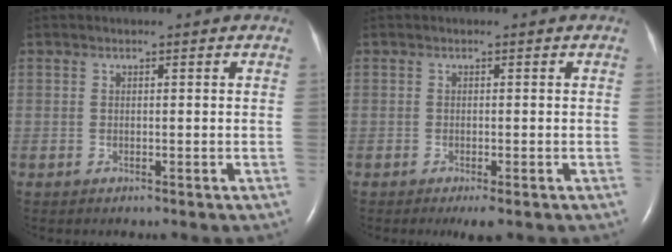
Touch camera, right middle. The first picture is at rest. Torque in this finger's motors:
{"motor_torque": [0.46, -0.36, 0.02, 0.00]}